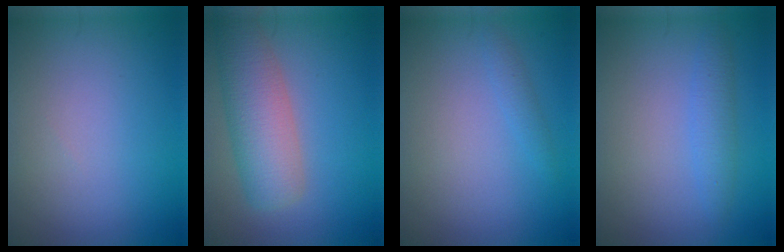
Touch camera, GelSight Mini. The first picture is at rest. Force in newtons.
{"total": 6.2, "press": 6.2, "slide": 0.4}
{"total": 1.0, "press": 1.0, "slide": 0.1}
{"total": 2.0, "press": 2.0, "slide": 0.1}